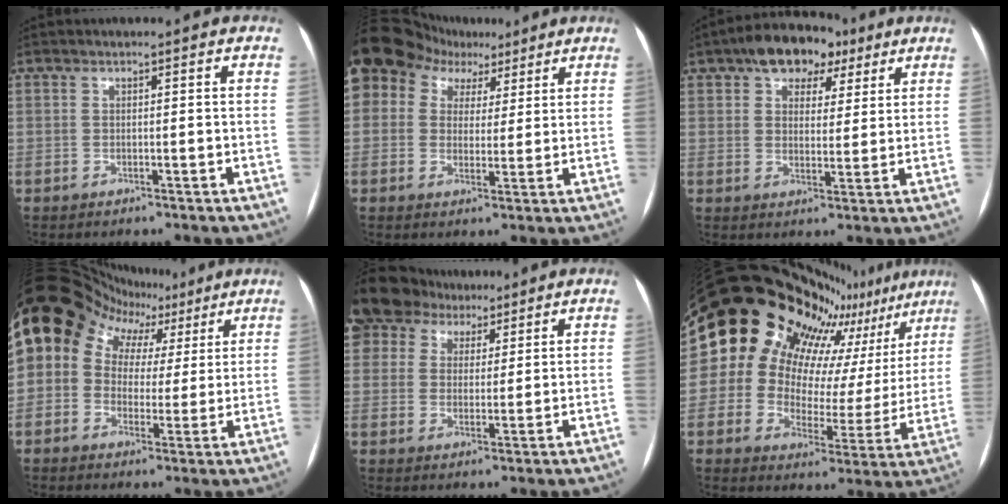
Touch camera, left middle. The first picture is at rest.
{"total": 21.1, "force": [10.8, 16.0, 8.6], "torque": [-0.238, 0.100, 0.197]}
{"total": 9.9, "force": [5.9, 5.9, 5.2], "torque": [-0.074, 0.031, 0.091]}
{"total": 16.8, "force": [6.5, 13.0, 8.5], "torque": [-0.151, 0.086, 0.103]}
{"total": 17.8, "force": [11.1, 12.6, 5.9], "torque": [-0.180, 0.065, 0.203]}
{"total": 21.8, "force": [17.9, 8.0, 9.6], "torque": [-0.146, -0.016, 0.223]}